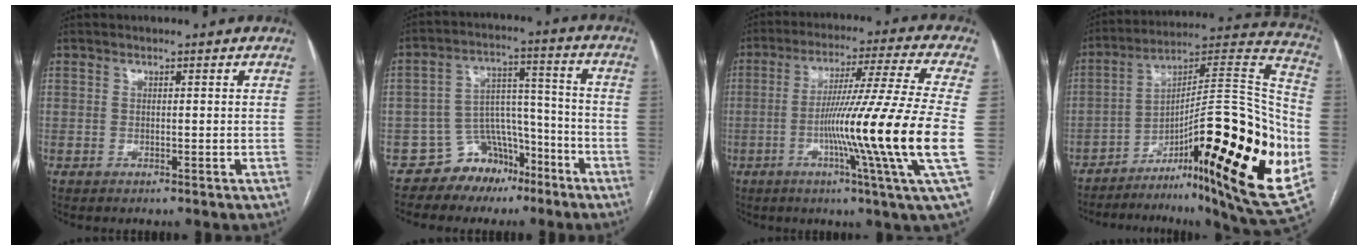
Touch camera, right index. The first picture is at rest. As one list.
[{"total": 9.2, "force": [-6.5, 6.3, 2.1], "torque": [-0.028, 0.057, -0.101]}, {"total": 19.4, "force": [-3.9, -3.2, 18.7], "torque": [-0.298, -0.018, -0.080]}, {"total": 32.9, "force": [-10.5, 5.4, 30.7], "torque": [-0.388, 0.009, -0.160]}]